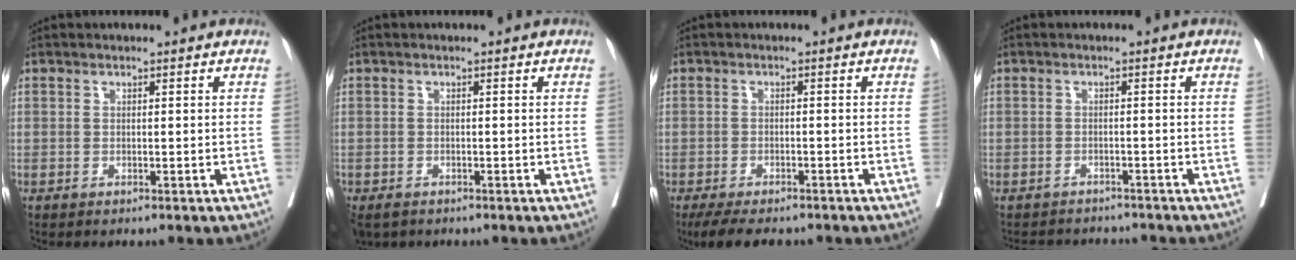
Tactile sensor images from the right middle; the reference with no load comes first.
{"total": 3.6, "force": [-2.6, 2.1, 1.3], "torque": [-0.026, -0.006, -0.042]}
{"total": 7.7, "force": [-6.5, 2.2, 3.6], "torque": [-0.049, -0.009, -0.096]}
{"total": 6.4, "force": [-6.2, 1.3, 0.5], "torque": [-0.006, 0.003, -0.080]}